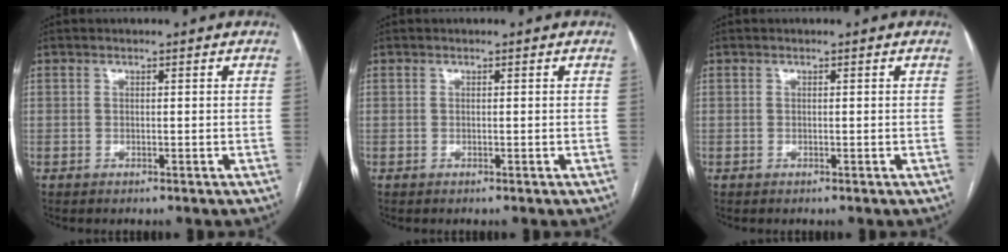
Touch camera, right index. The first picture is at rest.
{"total": 0.0}
{"total": 0.0}